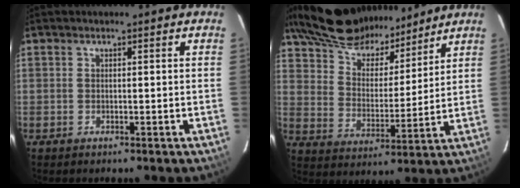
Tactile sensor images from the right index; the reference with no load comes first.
{"total": 21.9, "force": [17.6, 8.1, 10.3], "torque": [-0.215, 0.053, 0.292]}